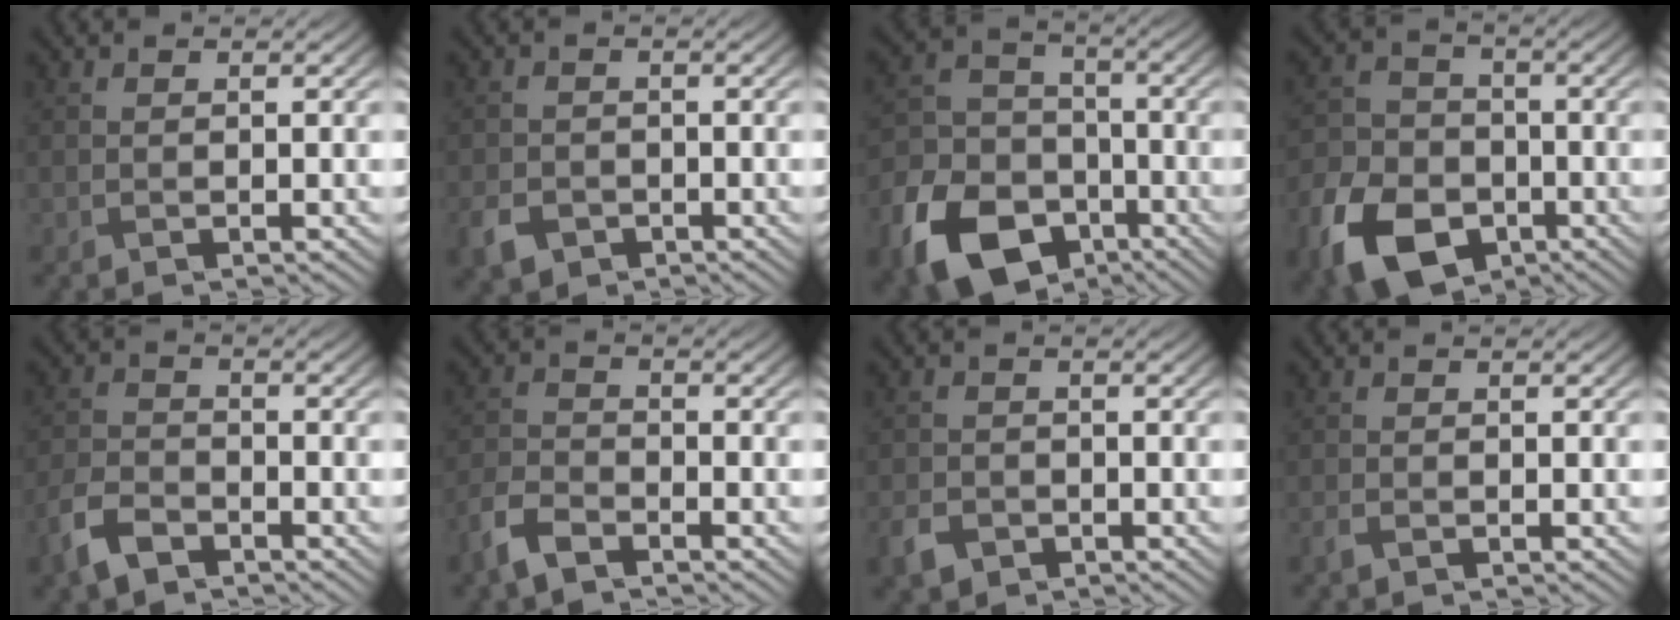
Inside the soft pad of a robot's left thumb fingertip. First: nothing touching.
{"total": 3.7, "force": [-2.0, 2.6, 1.6], "torque": [-0.045, -0.013, -0.044]}
{"total": 14.9, "force": [-8.1, 10.0, 7.4], "torque": [-0.190, -0.042, -0.156]}
{"total": 12.5, "force": [-6.7, 8.2, 6.6], "torque": [-0.164, -0.040, -0.129]}
{"total": 5.2, "force": [-3.5, 2.6, 2.7], "torque": [-0.066, -0.011, -0.083]}
{"total": 4.7, "force": [-3.5, 2.0, 2.4], "torque": [-0.058, -0.010, -0.084]}
{"total": 3.2, "force": [-1.9, 2.2, 1.3], "torque": [-0.038, -0.011, -0.044]}
{"total": 1.3, "force": [-0.8, 0.7, 0.7], "torque": [-0.019, -0.004, -0.016]}